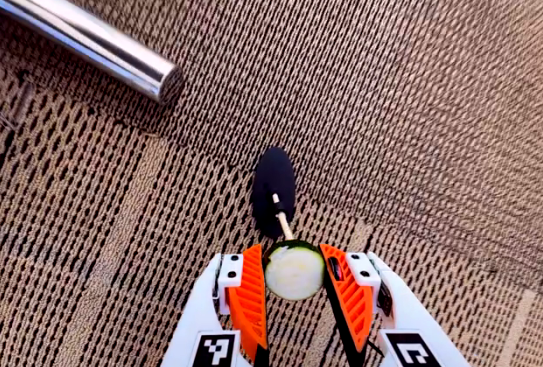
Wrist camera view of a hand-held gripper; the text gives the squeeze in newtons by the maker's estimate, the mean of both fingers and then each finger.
{"total": 9.7, "left": 9.2, "right": 10.1}